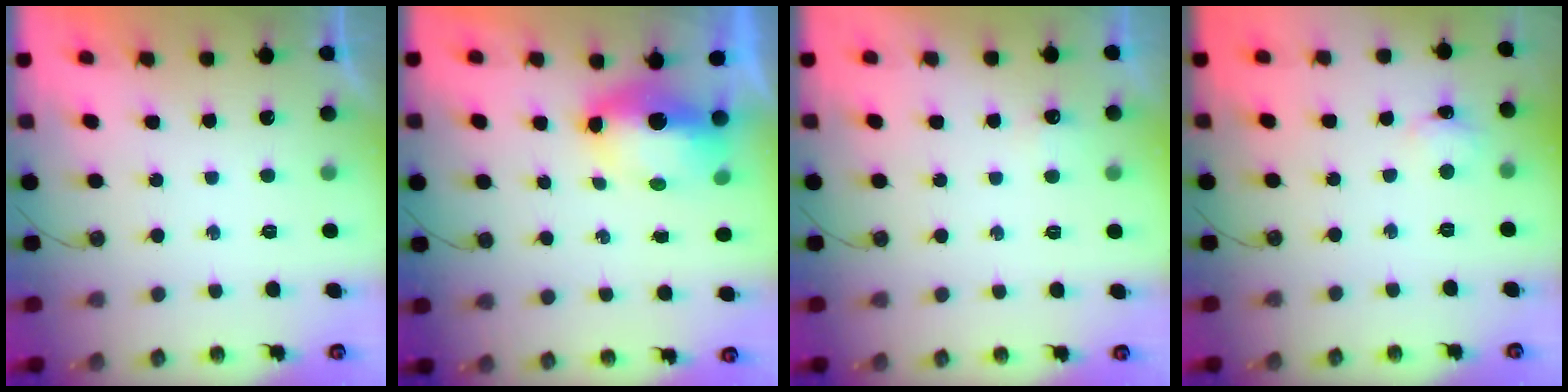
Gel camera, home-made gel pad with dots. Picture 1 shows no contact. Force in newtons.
{"total": 7.8, "press": 7.7, "slide": 1.4}
{"total": 3.8, "press": 3.7, "slide": 0.6}
{"total": 4.0, "press": 4.0, "slide": 0.5}